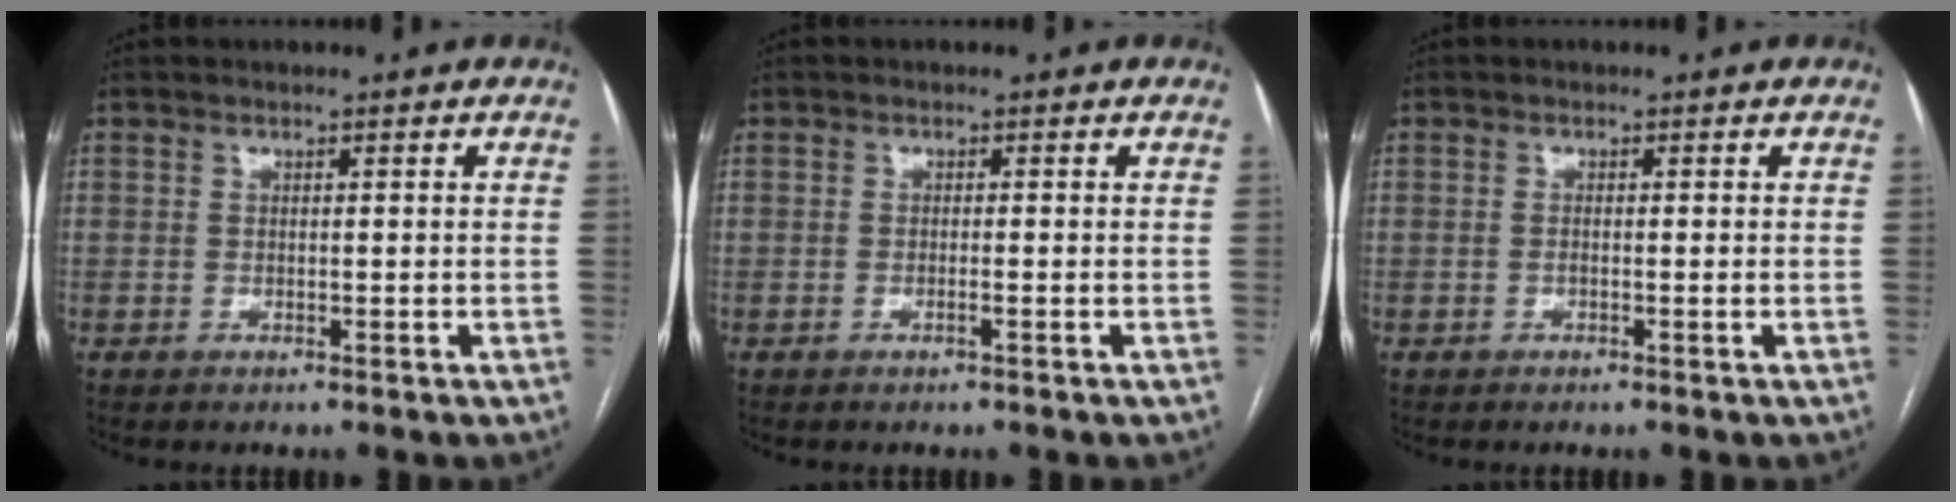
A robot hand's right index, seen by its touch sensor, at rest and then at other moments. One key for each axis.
{"total": 0.7, "fx": -0.3, "fy": -0.1, "fz": 0.6, "tx": -0.011, "ty": 0.001, "tz": -0.005}
{"total": 0.7, "fx": -0.1, "fy": 0.0, "fz": 0.7, "tx": -0.014, "ty": 0.000, "tz": -0.002}